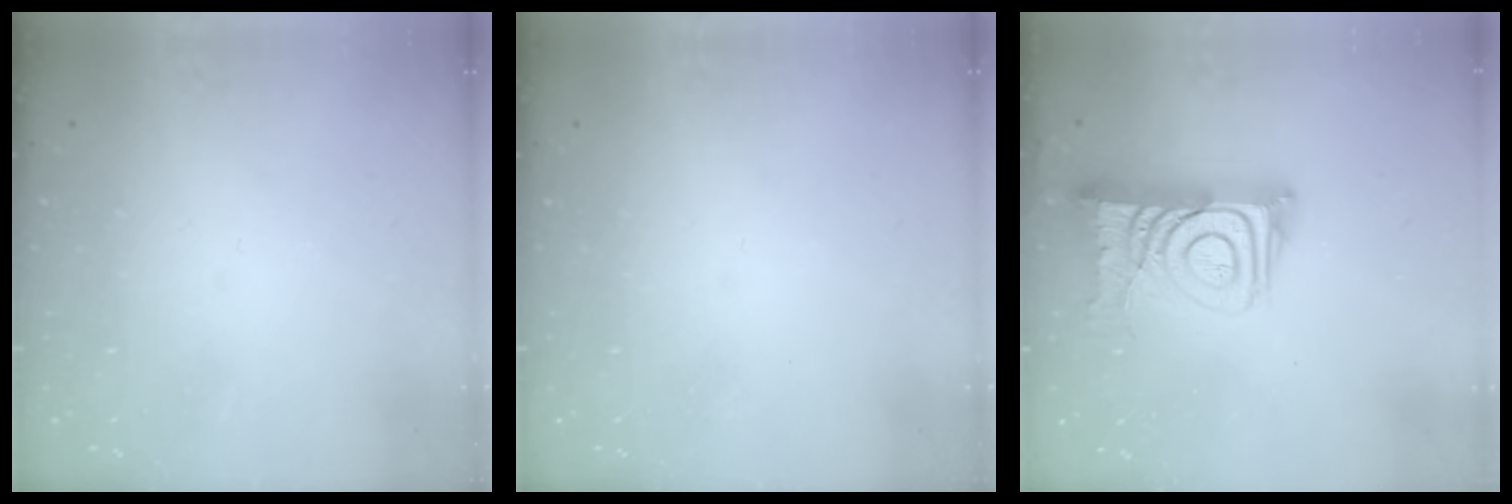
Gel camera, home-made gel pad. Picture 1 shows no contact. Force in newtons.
{"total": 0.0}
{"total": 16.4, "press": 16.3, "slide": 1.6}